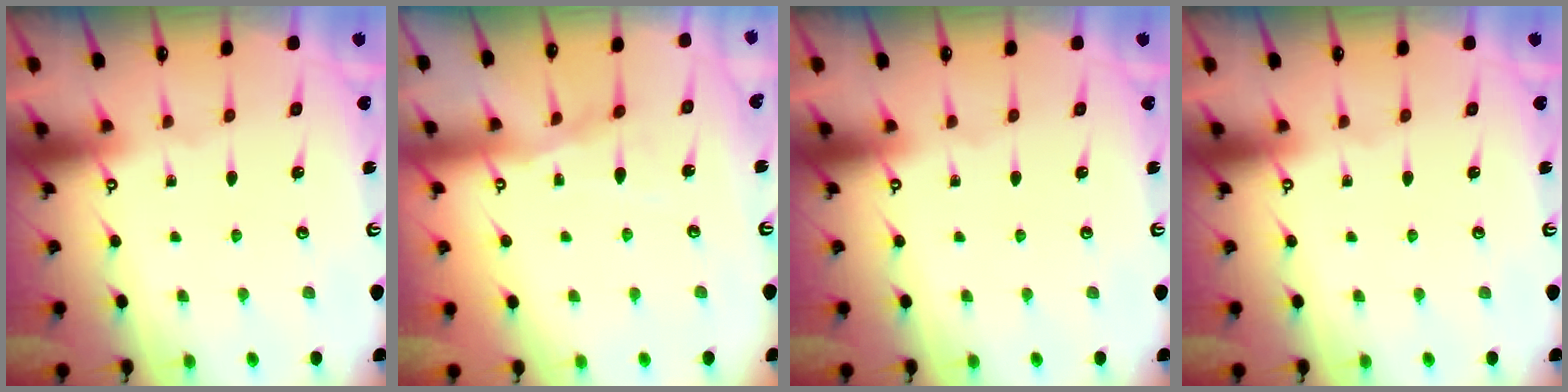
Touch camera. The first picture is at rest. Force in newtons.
{"total": 5.2, "press": 5.1, "slide": 0.4}
{"total": 0.0}
{"total": 0.0}